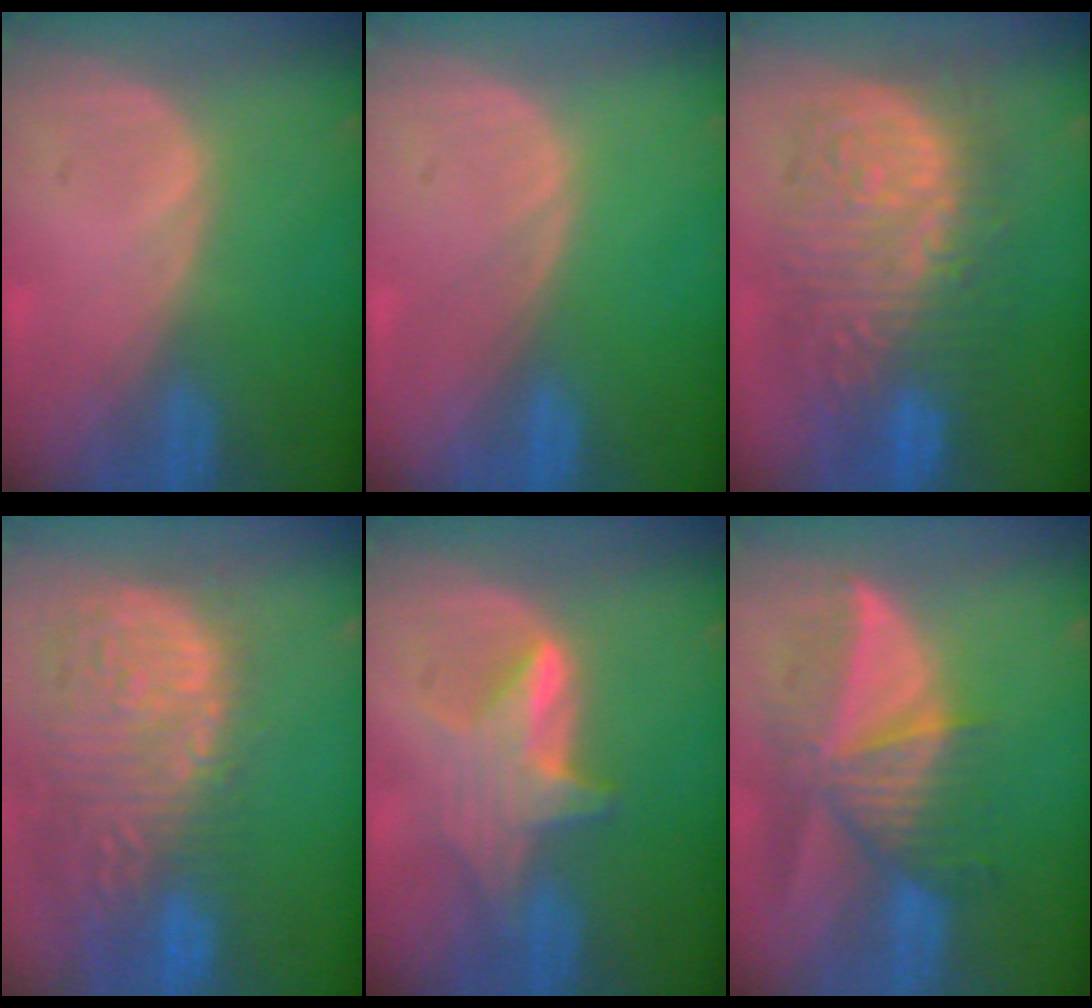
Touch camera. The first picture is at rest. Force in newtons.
{"total": 0.0}
{"total": 13.2, "press": 13.2, "slide": 1.4}
{"total": 15.3, "press": 12.6, "slide": 8.6}
{"total": 6.1, "press": 6.0, "slide": 0.5}
{"total": 9.2, "press": 8.3, "slide": 4.0}